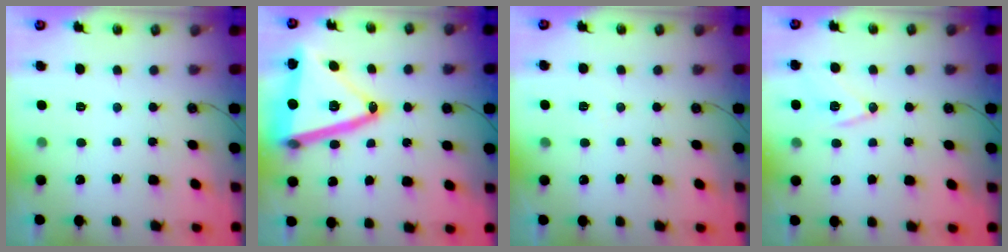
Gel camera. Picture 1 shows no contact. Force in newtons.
{"total": 26.8, "press": 26.5, "slide": 3.9}
{"total": 3.8, "press": 3.0, "slide": 2.3}
{"total": 11.5, "press": 11.0, "slide": 3.3}